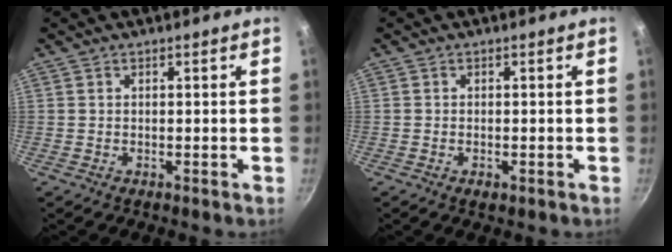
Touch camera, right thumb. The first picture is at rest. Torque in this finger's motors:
{"motor_torque": [-0.45, -0.12, -0.31, 0.16, -0.03]}